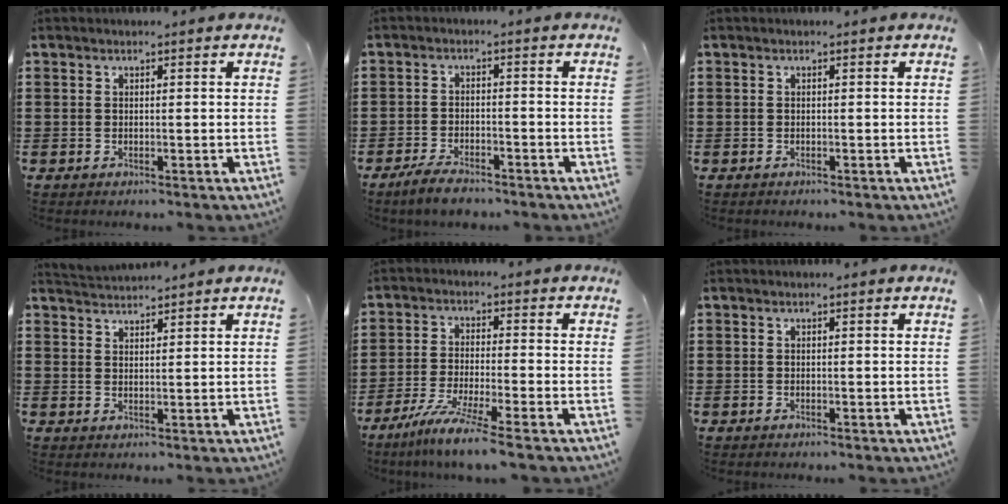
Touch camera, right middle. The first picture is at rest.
{"total": 3.6, "force": [-3.2, 0.8, 1.5], "torque": [-0.040, 0.000, -0.067]}
{"total": 0.0}
{"total": 2.5, "force": [2.5, -0.1, -0.2], "torque": [-0.005, -0.004, 0.048]}
{"total": 6.4, "force": [-5.0, -0.4, 4.0], "torque": [-0.089, -0.021, -0.098]}
{"total": 0.0}